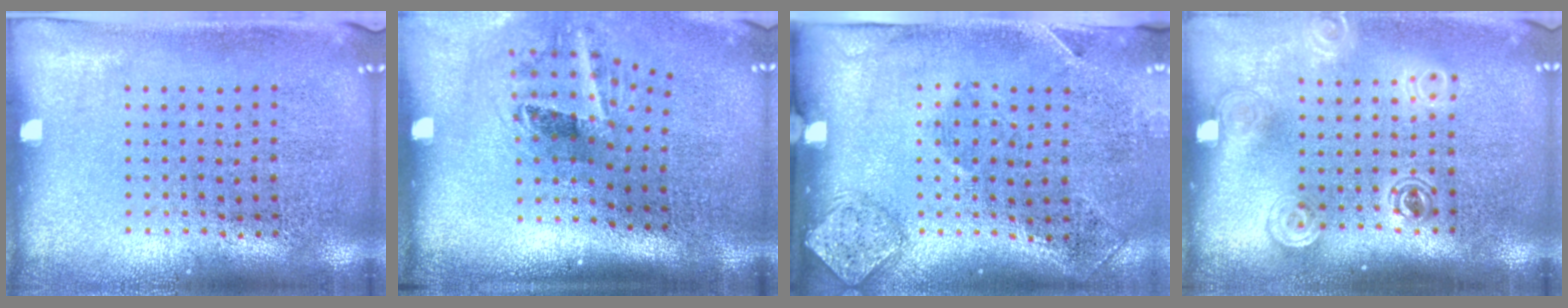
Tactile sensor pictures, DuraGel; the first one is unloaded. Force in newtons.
{"total": 2.2, "press": 1.3, "slide": 1.7}
{"total": 1.9, "press": 1.2, "slide": 1.5}
{"total": 1.5, "press": 1.2, "slide": 0.9}